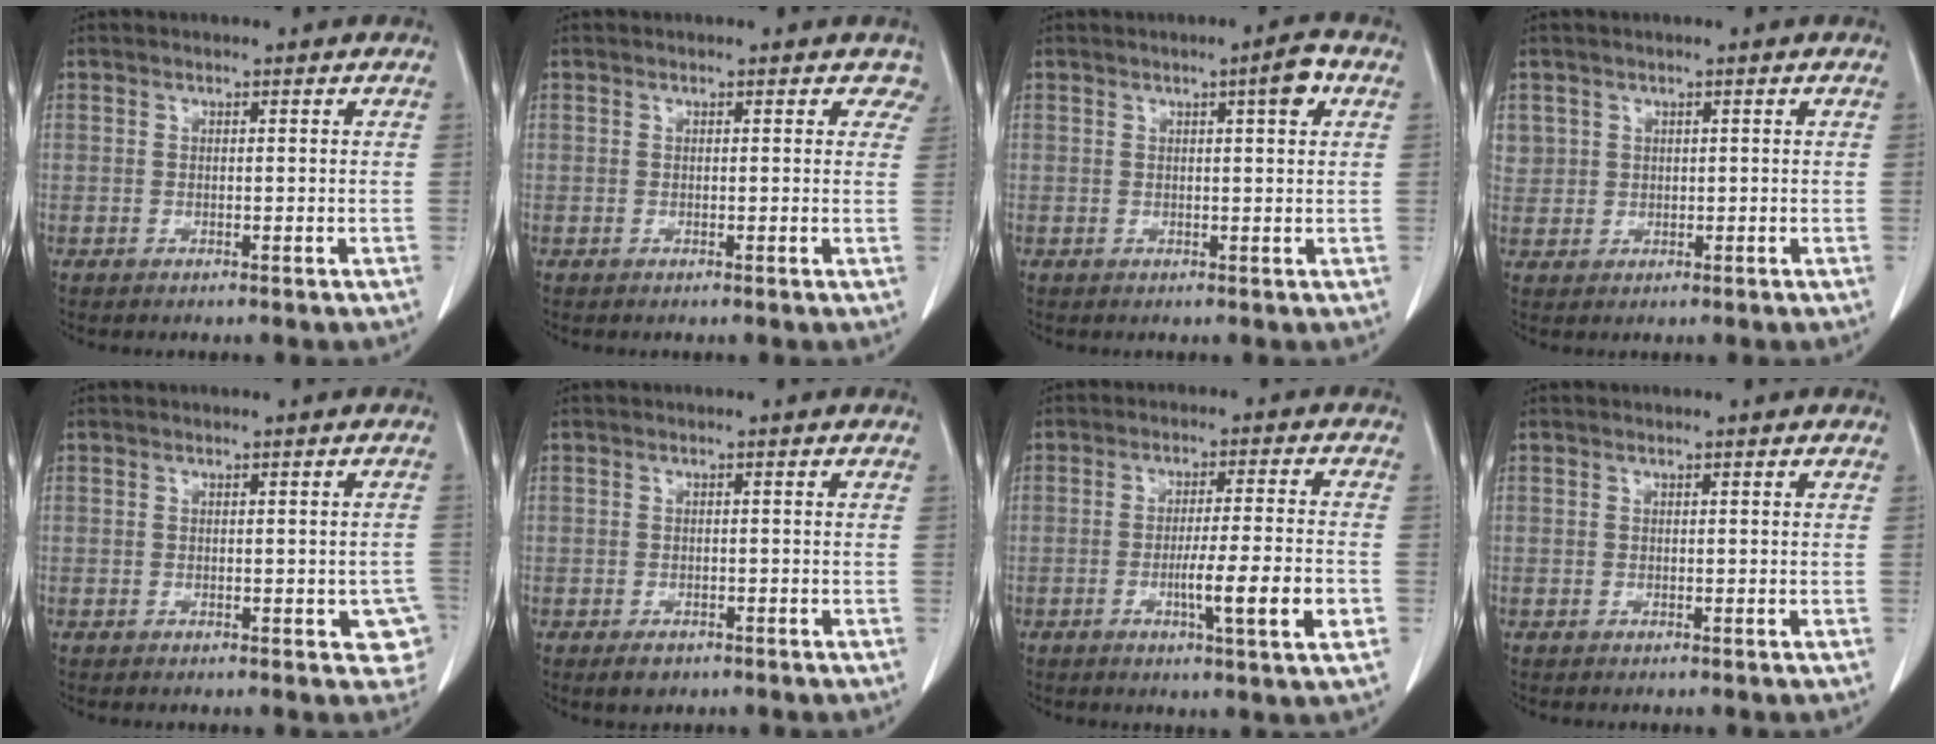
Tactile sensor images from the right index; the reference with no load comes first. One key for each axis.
{"total": 2.1, "fx": 1.6, "fy": 1.4, "fz": 0.1, "tx": 0.022, "ty": -0.004, "tz": -0.002}
{"total": 3.5, "fx": 1.4, "fy": 0.3, "fz": 3.1, "tx": -0.043, "ty": 0.004, "tz": 0.019}
{"total": 2.6, "fx": 1.0, "fy": 2.4, "fz": 0.2, "tx": 0.012, "ty": 0.005, "tz": 0.019}
{"total": 4.6, "fx": -1.4, "fy": 1.9, "fz": 4.0, "tx": -0.024, "ty": 0.004, "tz": -0.015}
{"total": 2.1, "fx": -1.4, "fy": 1.3, "fz": 1.0, "tx": -0.015, "ty": 0.000, "tz": -0.012}
{"total": 9.4, "fx": -2.7, "fy": -0.3, "fz": 9.0, "tx": -0.139, "ty": -0.014, "tz": -0.045}
{"total": 0.0}